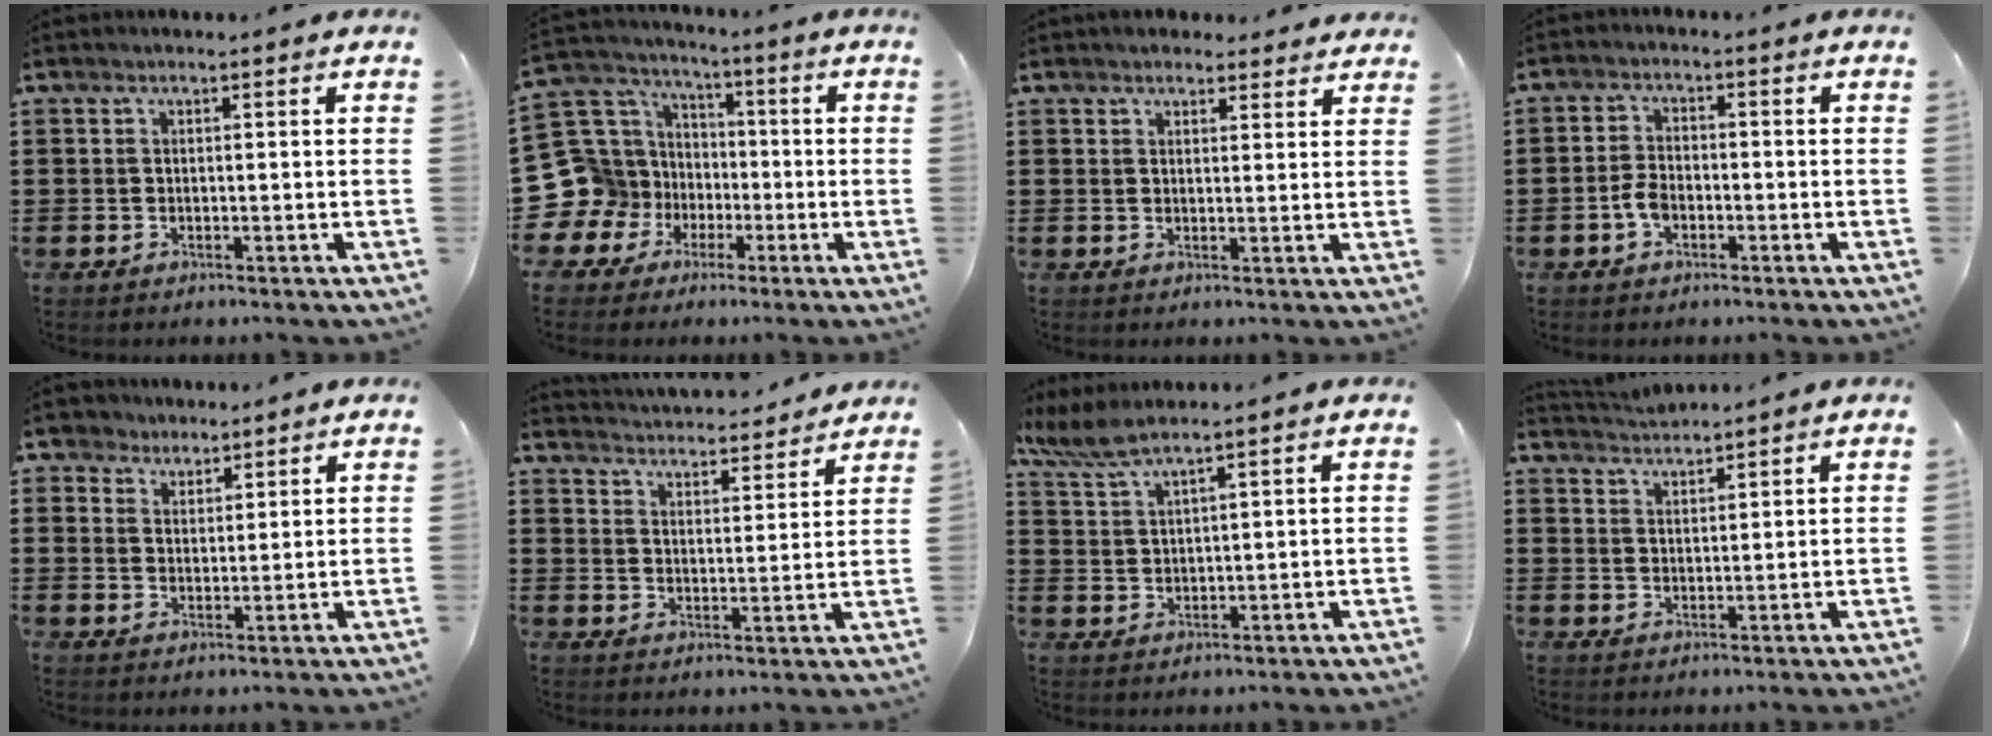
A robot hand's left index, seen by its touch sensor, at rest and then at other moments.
{"total": 12.9, "force": [-3.6, 12.1, 2.5], "torque": [-0.136, -0.007, -0.046]}
{"total": 2.5, "force": [2.4, 0.9, 0.1], "torque": [-0.001, -0.004, 0.043]}
{"total": 3.2, "force": [-1.3, 1.8, 2.4], "torque": [-0.066, -0.005, -0.029]}
{"total": 4.2, "force": [3.3, 2.5, 0.3], "torque": [-0.027, 0.006, 0.060]}
{"total": 3.8, "force": [3.8, -0.2, -0.2], "torque": [-0.017, -0.031, 0.063]}
{"total": 4.2, "force": [3.5, 0.3, 2.4], "torque": [-0.057, -0.006, 0.063]}
{"total": 2.4, "force": [2.4, -0.1, -0.3], "torque": [-0.001, -0.008, 0.045]}